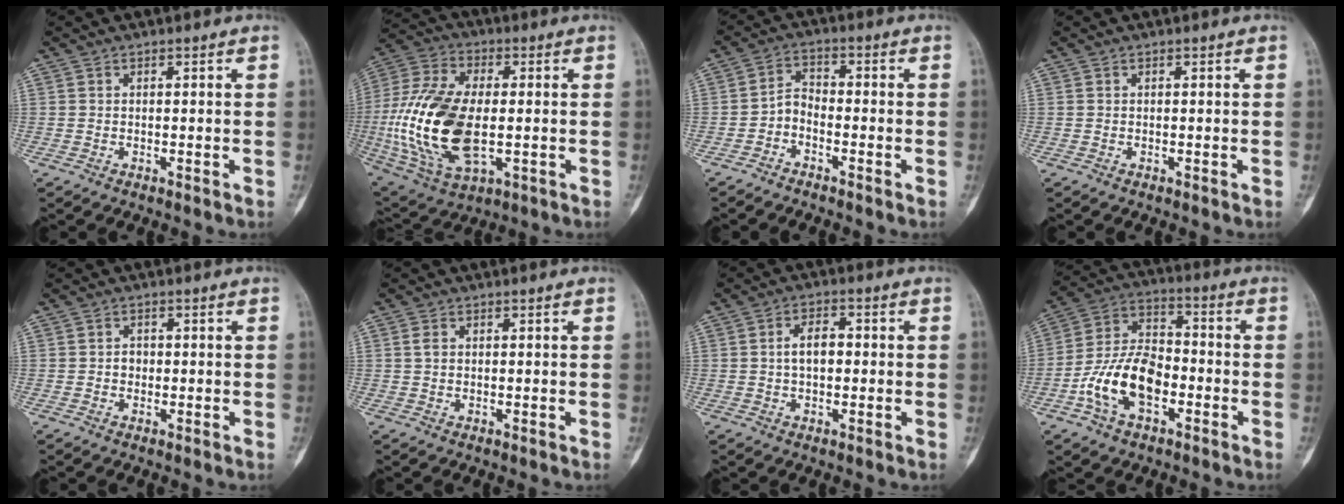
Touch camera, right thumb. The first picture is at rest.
{"total": 22.1, "force": [-1.9, 11.7, 18.7], "torque": [-0.403, -0.004, -0.022]}
{"total": 3.6, "force": [-2.1, 2.0, 2.1], "torque": [-0.029, 0.026, -0.049]}
{"total": 0.0}
{"total": 1.6, "force": [-0.1, 1.4, 0.7], "torque": [-0.003, 0.005, -0.004]}
{"total": 1.6, "force": [0.4, 1.1, 1.1], "torque": [-0.023, 0.002, 0.009]}
{"total": 5.0, "force": [0.2, 2.8, 4.1], "torque": [-0.066, 0.013, -0.002]}
{"total": 14.1, "force": [-4.5, 8.3, 10.4], "torque": [-0.187, 0.038, -0.087]}